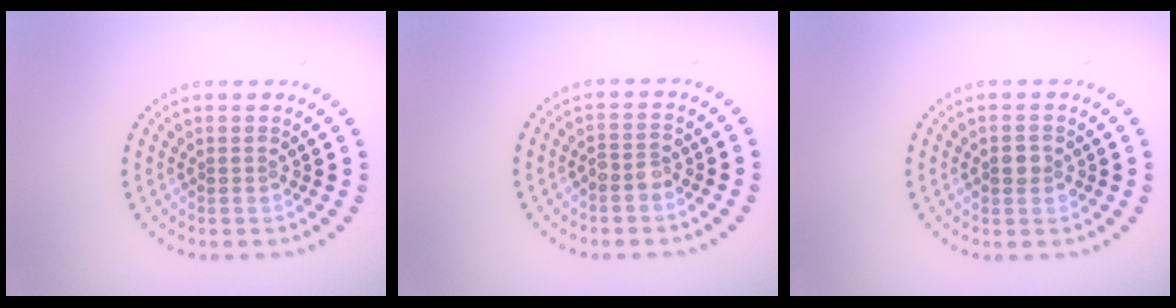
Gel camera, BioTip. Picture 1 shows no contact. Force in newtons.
{"total": 1.5, "press": 1.5, "slide": 0.5}
{"total": 1.5, "press": 1.5, "slide": 0.3}